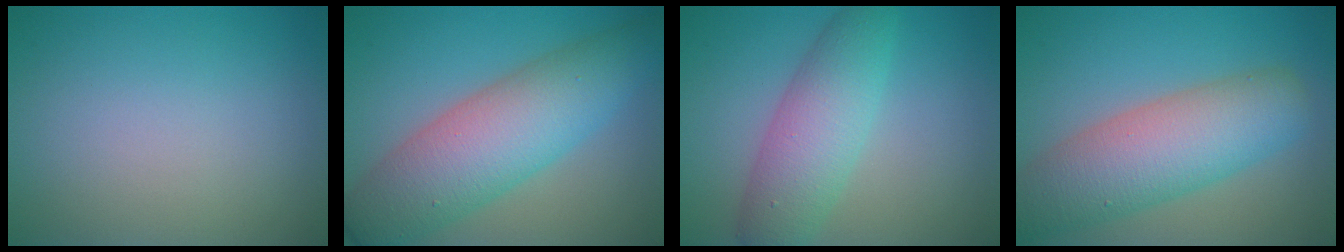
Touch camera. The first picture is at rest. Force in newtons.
{"total": 8.7, "press": 8.7, "slide": 0.2}
{"total": 5.4, "press": 5.4, "slide": 0.1}
{"total": 8.0, "press": 8.0, "slide": 0.4}